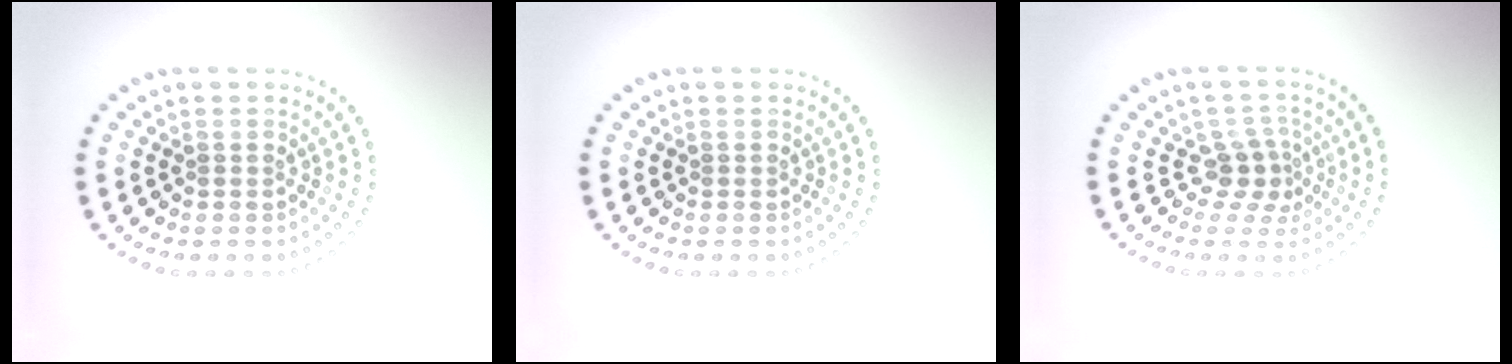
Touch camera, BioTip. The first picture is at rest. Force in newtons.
{"total": 0.0}
{"total": 2.6, "press": 1.8, "slide": 1.8}